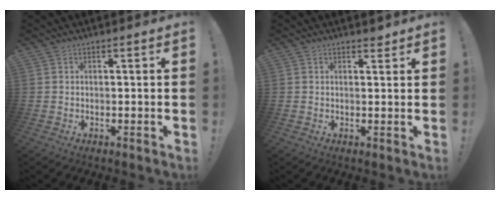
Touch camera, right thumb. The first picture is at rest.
{"total": 1.6, "force": [1.5, 0.3, 0.5], "torque": [0.007, -0.012, 0.024]}